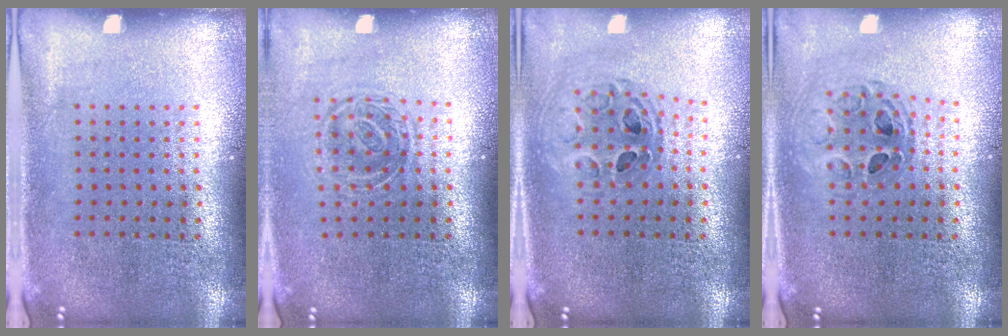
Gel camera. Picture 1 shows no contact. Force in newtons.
{"total": 1.3, "press": 1.0, "slide": 0.8}
{"total": 0.7, "press": 0.7, "slide": 0.1}
{"total": 0.7, "press": 0.7, "slide": 0.1}